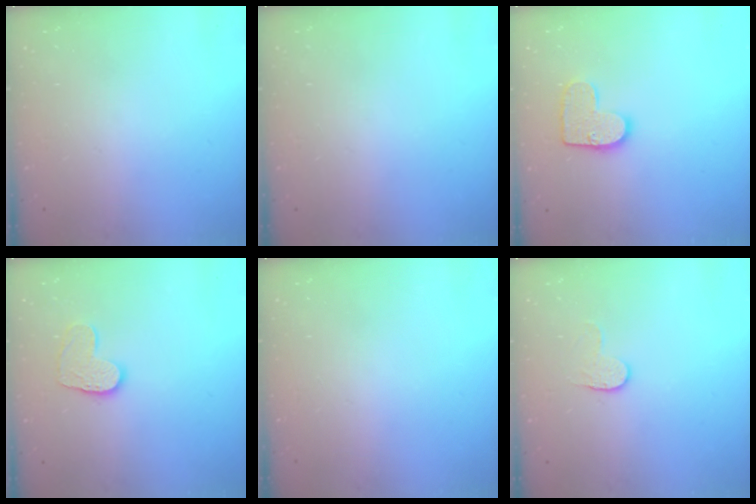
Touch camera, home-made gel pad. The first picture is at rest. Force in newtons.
{"total": 0.0}
{"total": 10.7, "press": 10.7, "slide": 0.6}
{"total": 9.5, "press": 9.5, "slide": 0.7}
{"total": 0.0}
{"total": 4.5, "press": 4.5, "slide": 0.5}